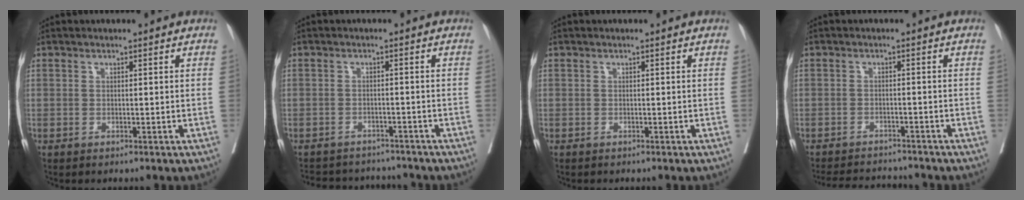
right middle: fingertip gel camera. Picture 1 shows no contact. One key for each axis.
{"total": 9.5, "fx": -9.0, "fy": 2.5, "fz": 1.6, "tx": -0.028, "ty": 0.014, "tz": -0.118}
{"total": 0.0}
{"total": 8.5, "fx": -8.2, "fy": 1.1, "fz": 1.7, "tx": -0.026, "ty": 0.003, "tz": -0.118}